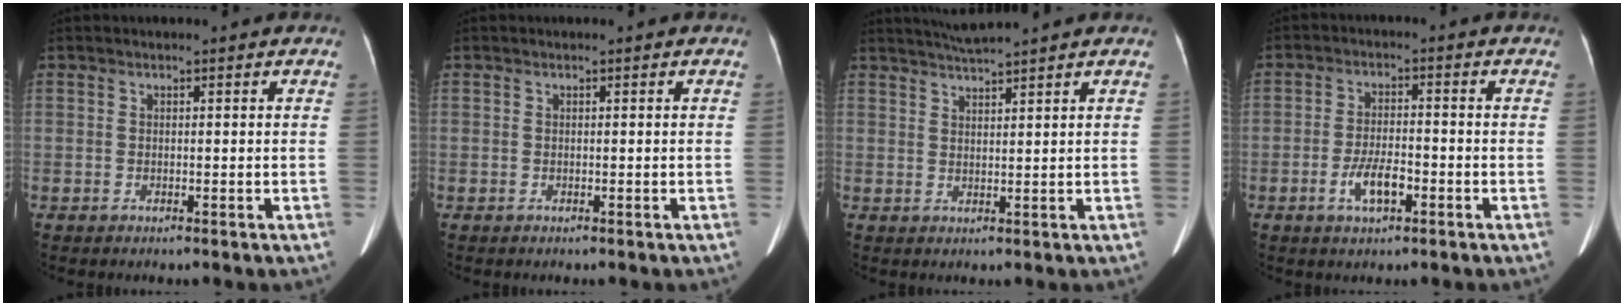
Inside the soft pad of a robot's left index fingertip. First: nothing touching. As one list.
[{"total": 0.0}, {"total": 4.0, "force": [3.7, -1.1, 1.2], "torque": [-0.022, 0.013, 0.069]}, {"total": 5.1, "force": [-2.3, 1.8, 4.2], "torque": [-0.086, 0.001, -0.039]}]